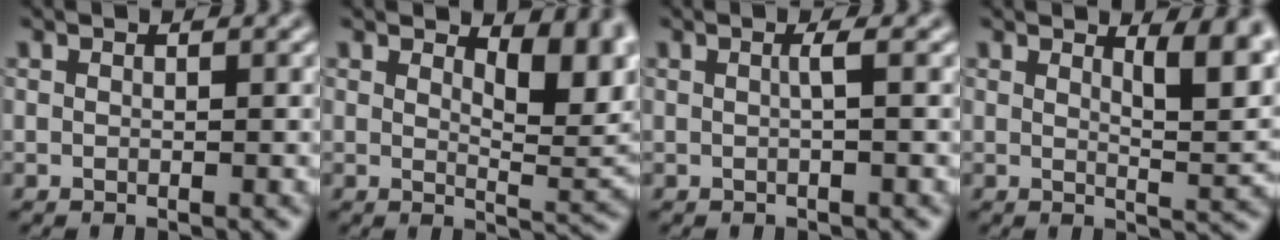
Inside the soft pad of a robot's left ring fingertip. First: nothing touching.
{"total": 5.3, "force": [2.4, 2.1, 4.2], "torque": [-0.054, -0.007, 0.036]}
{"total": 1.1, "force": [0.1, 0.2, 1.1], "torque": [-0.018, 0.004, -0.002]}
{"total": 5.2, "force": [2.5, 1.5, 4.3], "torque": [-0.049, -0.005, 0.038]}